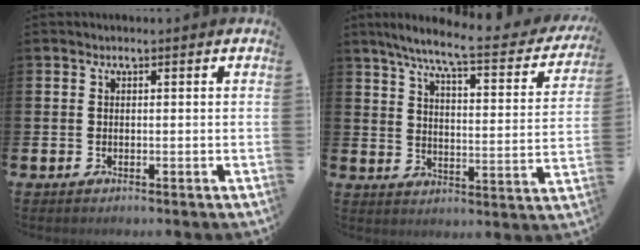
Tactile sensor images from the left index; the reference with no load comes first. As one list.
[{"total": 7.5, "force": [6.2, 0.7, 4.2], "torque": [-0.102, -0.042, 0.097]}]